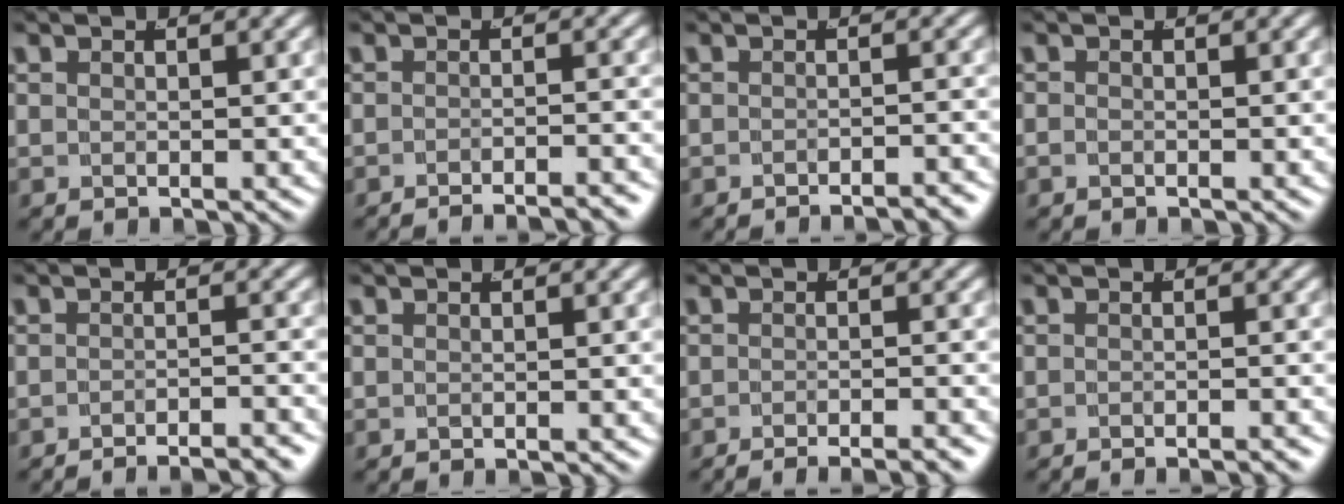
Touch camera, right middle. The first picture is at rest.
{"total": 4.2, "force": [-4.1, 0.2, 1.1], "torque": [0.000, 0.000, -0.067]}
{"total": 3.0, "force": [-2.9, 0.0, 0.7], "torque": [-0.003, 0.001, -0.048]}
{"total": 0.6, "force": [-0.6, 0.1, 0.1], "torque": [-0.004, -0.007, -0.007]}
{"total": 5.2, "force": [-5.1, 0.4, 1.2], "torque": [0.001, -0.003, -0.082]}
{"total": 0.5, "force": [-0.5, -0.2, 0.0], "torque": [-0.001, 0.002, -0.008]}
{"total": 4.8, "force": [-4.5, 0.5, 1.5], "torque": [-0.008, -0.003, -0.072]}
{"total": 2.1, "force": [-2.1, -0.3, 0.5], "torque": [0.000, 0.001, -0.035]}